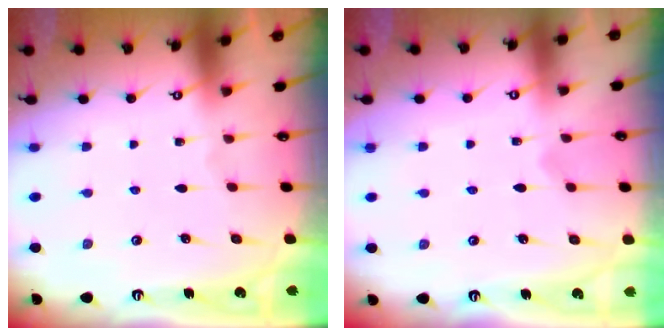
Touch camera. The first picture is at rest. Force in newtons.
{"total": 7.0, "press": 7.0, "slide": 0.5}